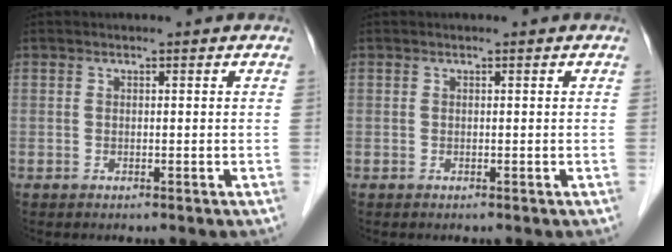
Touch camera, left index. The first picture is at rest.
{"total": 0.0}